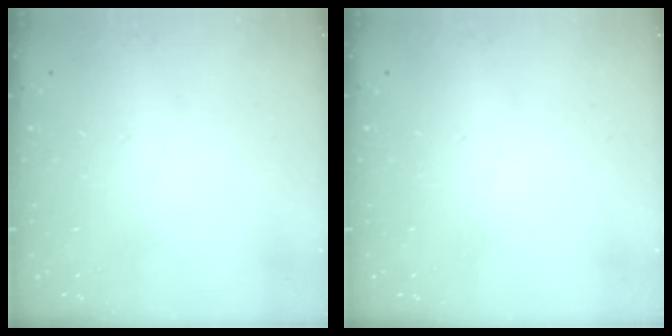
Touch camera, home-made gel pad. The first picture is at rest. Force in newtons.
{"total": 0.0}